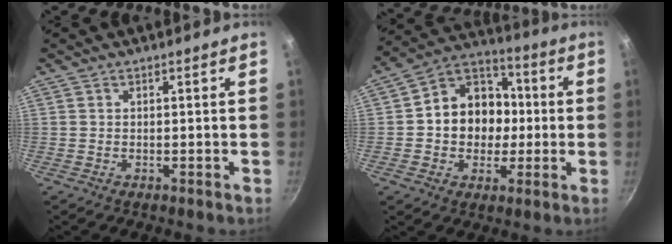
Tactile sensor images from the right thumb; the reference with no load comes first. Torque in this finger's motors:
{"motor_torque": [-0.39, 0.85, 0.08, 0.05, 0.08]}